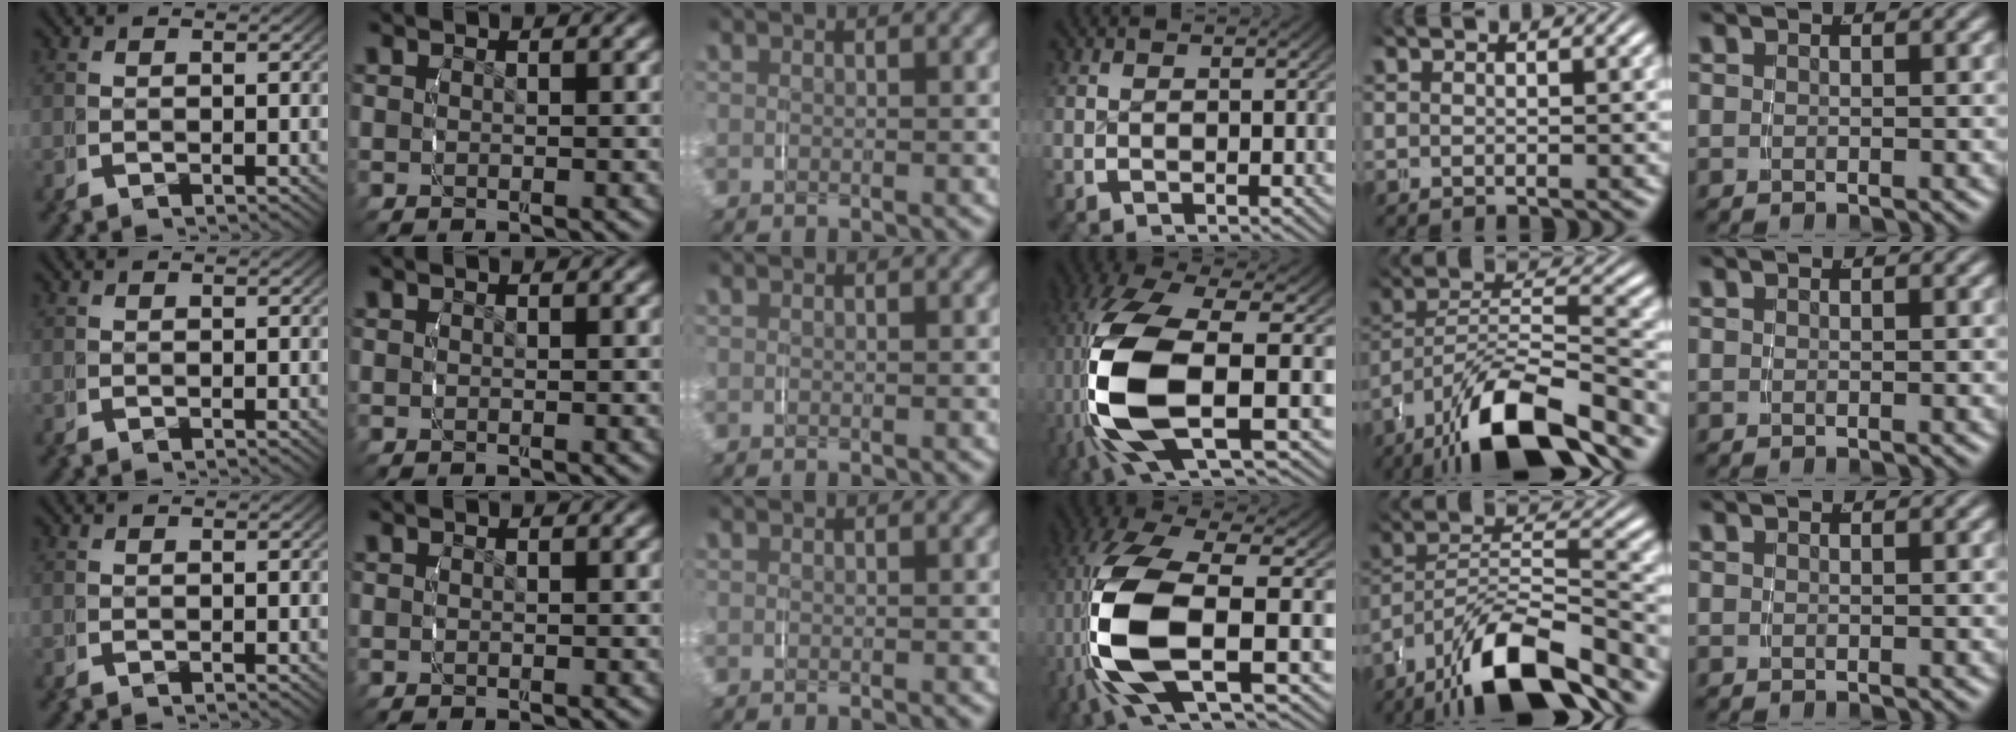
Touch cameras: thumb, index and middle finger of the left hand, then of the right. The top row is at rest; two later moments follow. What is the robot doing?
{"motion": "grasp_and_lifting", "object": "fork"}